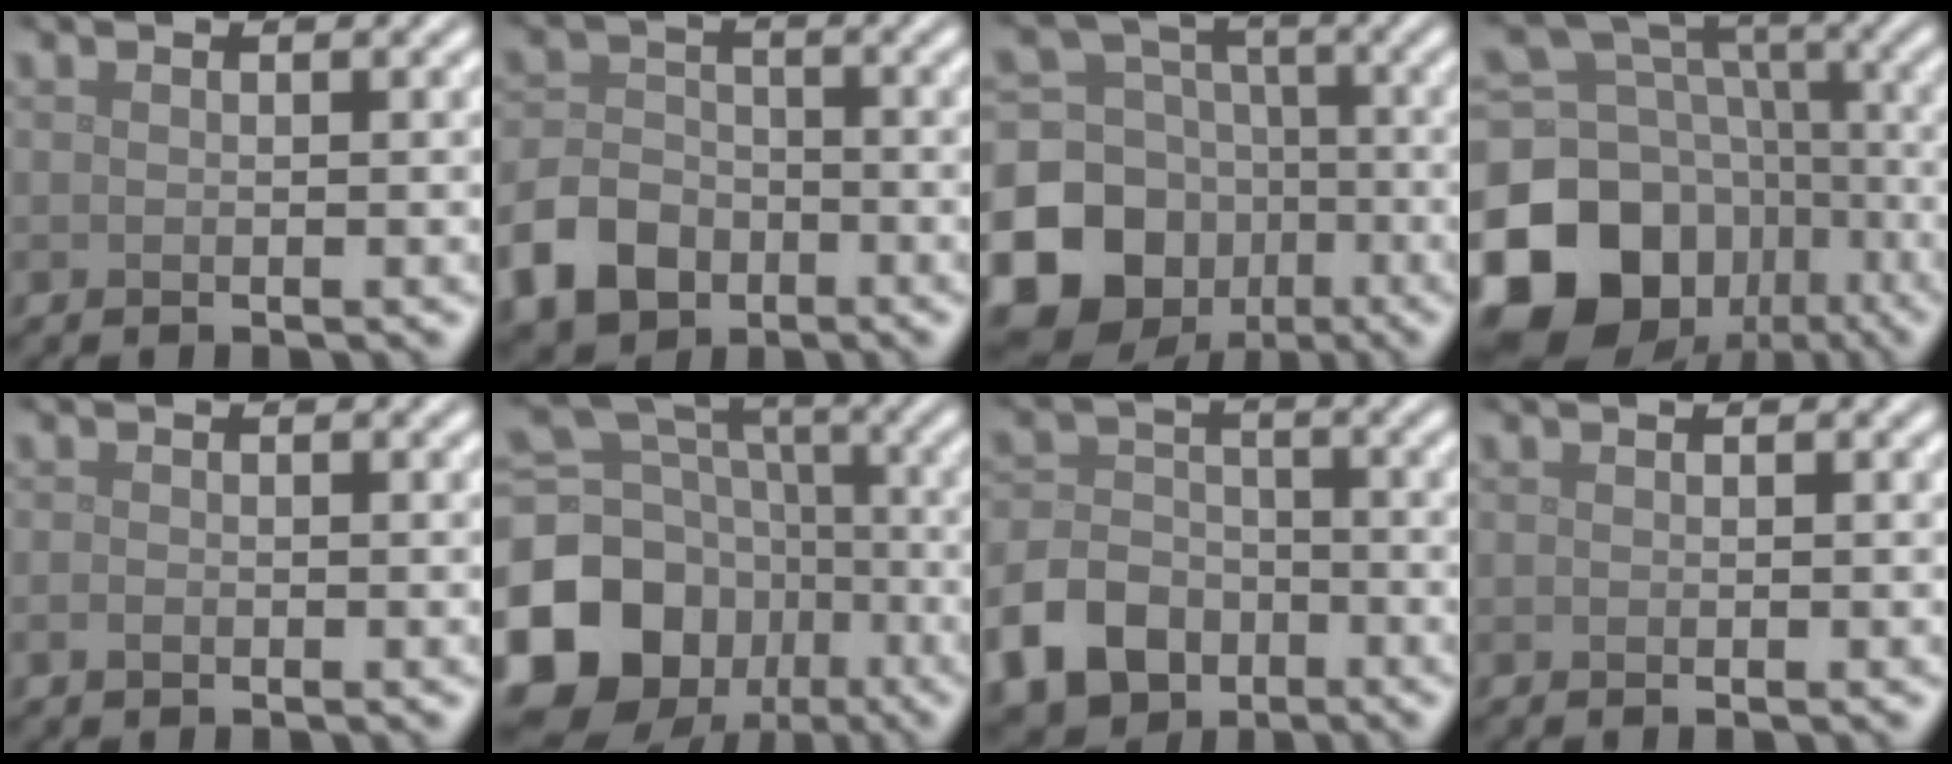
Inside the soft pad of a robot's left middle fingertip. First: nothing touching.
{"total": 6.1, "force": [-3.2, 4.4, 2.7], "torque": [-0.063, -0.002, -0.070]}
{"total": 16.9, "force": [-6.0, 14.9, 5.1], "torque": [-0.140, -0.042, -0.117]}
{"total": 17.7, "force": [-7.7, 14.0, 7.7], "torque": [-0.196, -0.013, -0.129]}
{"total": 0.6, "force": [-0.3, 0.4, 0.3], "torque": [-0.008, -0.001, -0.007]}
{"total": 18.8, "force": [-7.3, 15.7, 7.2], "torque": [-0.181, -0.022, -0.136]}
{"total": 8.7, "force": [-4.8, 6.5, 3.2], "torque": [-0.061, -0.018, -0.104]}
{"total": 0.0}